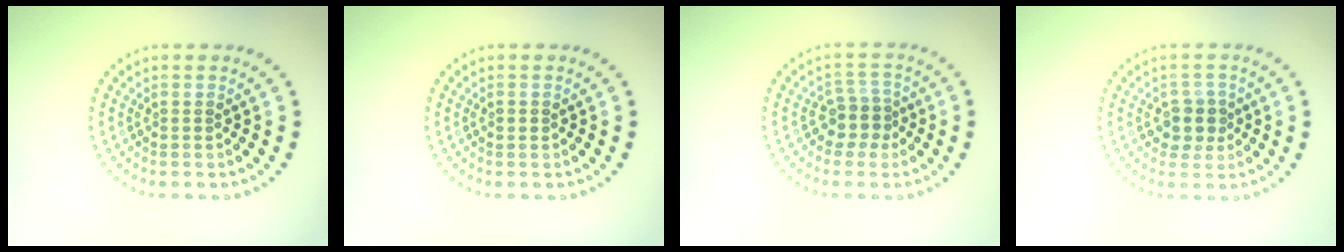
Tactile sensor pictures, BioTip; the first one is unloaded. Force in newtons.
{"total": 0.6, "press": 0.6, "slide": 0.1}
{"total": 2.5, "press": 2.0, "slide": 1.4}
{"total": 2.5, "press": 2.3, "slide": 1.0}